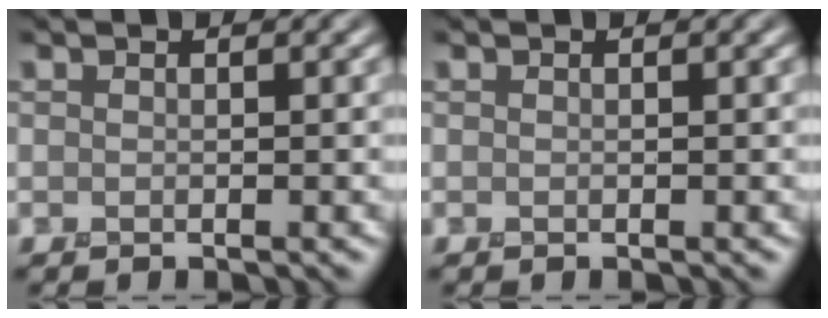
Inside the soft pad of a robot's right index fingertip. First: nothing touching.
{"total": 0.0}